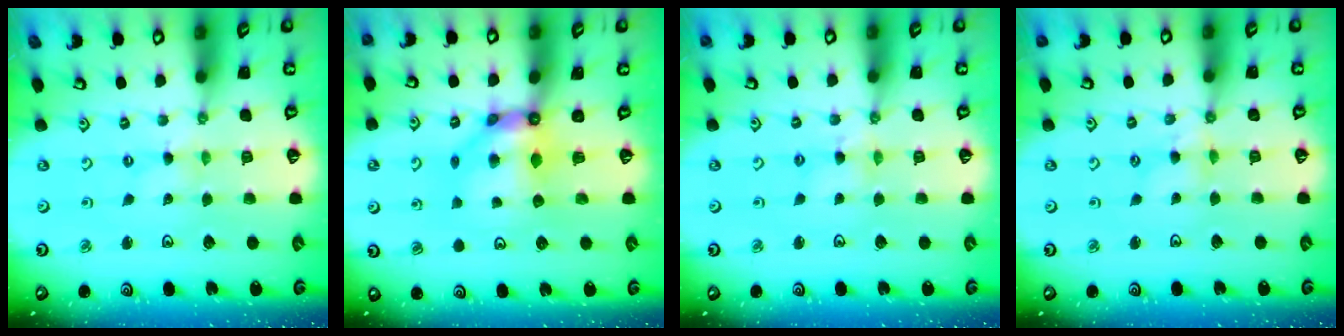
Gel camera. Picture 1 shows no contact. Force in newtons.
{"total": 7.3, "press": 7.2, "slide": 0.7}
{"total": 4.3, "press": 4.3, "slide": 0.5}
{"total": 3.0, "press": 3.0, "slide": 0.2}